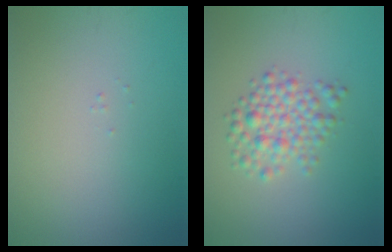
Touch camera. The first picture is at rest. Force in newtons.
{"total": 3.4, "press": 3.4, "slide": 0.1}